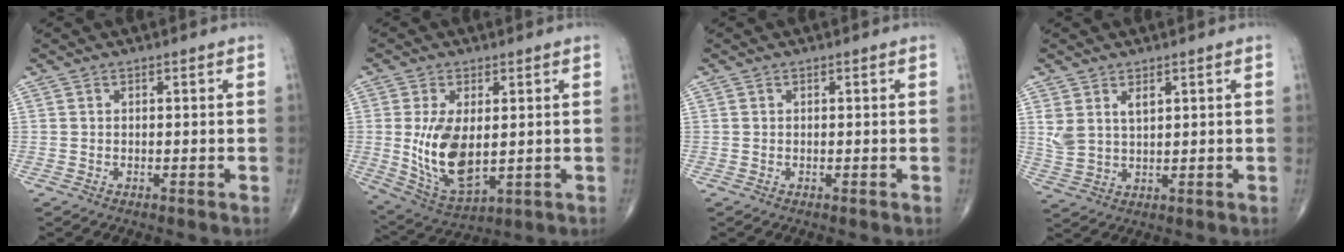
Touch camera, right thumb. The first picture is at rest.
{"total": 12.7, "force": [0.3, 6.6, 10.9], "torque": [-0.203, -0.019, 0.024]}
{"total": 0.0}
{"total": 5.3, "force": [2.3, 3.0, 3.7], "torque": [-0.070, -0.009, 0.055]}